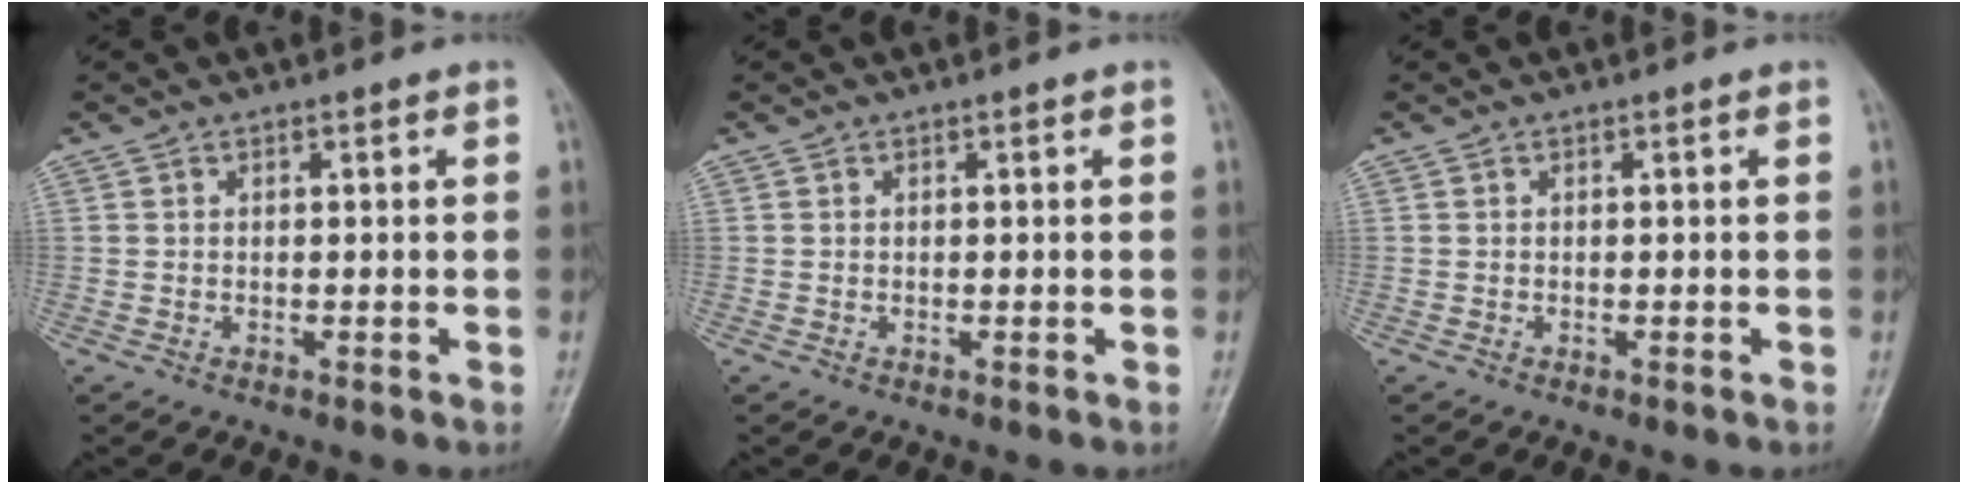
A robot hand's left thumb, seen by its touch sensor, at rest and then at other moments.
{"total": 0.0}
{"total": 0.0}